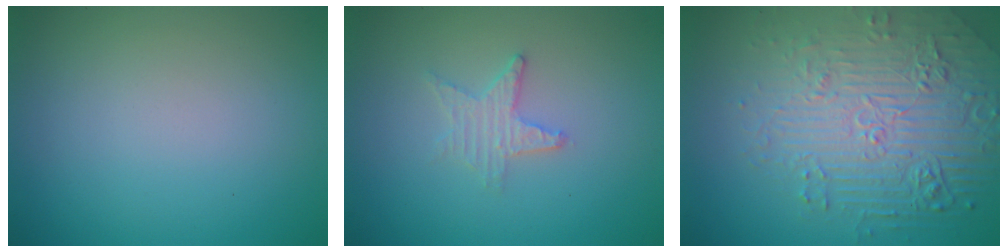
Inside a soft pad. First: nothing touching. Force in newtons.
{"total": 2.1, "press": 2.0, "slide": 0.4}
{"total": 7.6, "press": 5.6, "slide": 5.2}